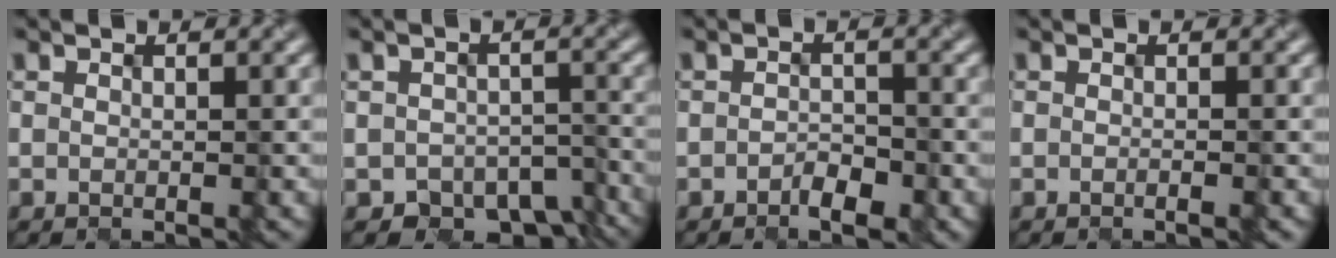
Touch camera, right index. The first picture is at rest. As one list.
[{"total": 5.2, "force": [-3.8, 3.0, 2.1], "torque": [-0.022, -0.020, -0.047]}, {"total": 2.1, "force": [-1.4, 1.0, 1.2], "torque": [-0.025, -0.002, -0.019]}, {"total": 0.9, "force": [-0.4, 0.2, 0.7], "torque": [-0.009, 0.002, -0.010]}]